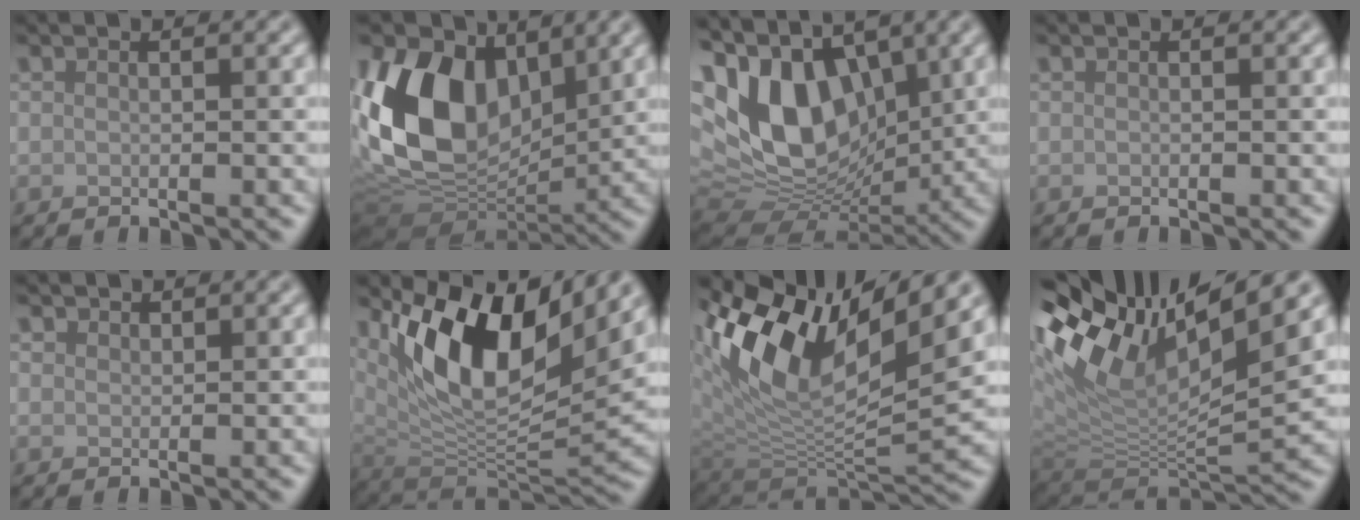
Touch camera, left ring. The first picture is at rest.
{"total": 14.0, "force": [1.9, 9.0, 10.5], "torque": [-0.220, 0.000, 0.024]}
{"total": 13.5, "force": [3.0, 8.4, 10.2], "torque": [-0.203, 0.005, 0.044]}
{"total": 0.0}
{"total": 0.6, "force": [0.4, 0.4, 0.1], "torque": [-0.005, -0.001, 0.006]}
{"total": 12.3, "force": [4.6, 5.6, 9.9], "torque": [-0.171, -0.013, 0.087]}
{"total": 12.2, "force": [4.8, 5.6, 9.8], "torque": [-0.191, 0.006, 0.089]}
{"total": 12.6, "force": [4.8, 5.6, 10.3], "torque": [-0.203, 0.016, 0.080]}